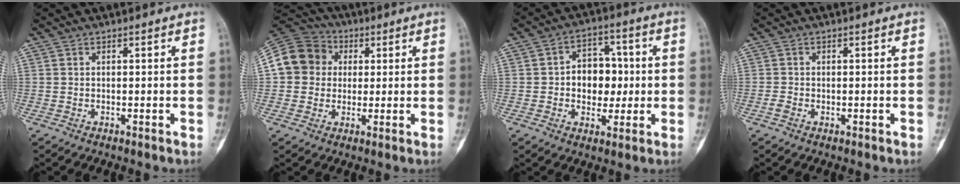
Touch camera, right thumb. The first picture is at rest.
{"total": 12.0, "force": [1.6, 11.0, 4.8], "torque": [-0.076, 0.022, 0.018]}
{"total": 9.9, "force": [0.0, 7.4, 6.7], "torque": [-0.046, 0.017, -0.002]}
{"total": 0.9, "force": [-0.4, 0.7, 0.4], "torque": [-0.013, 0.001, -0.011]}